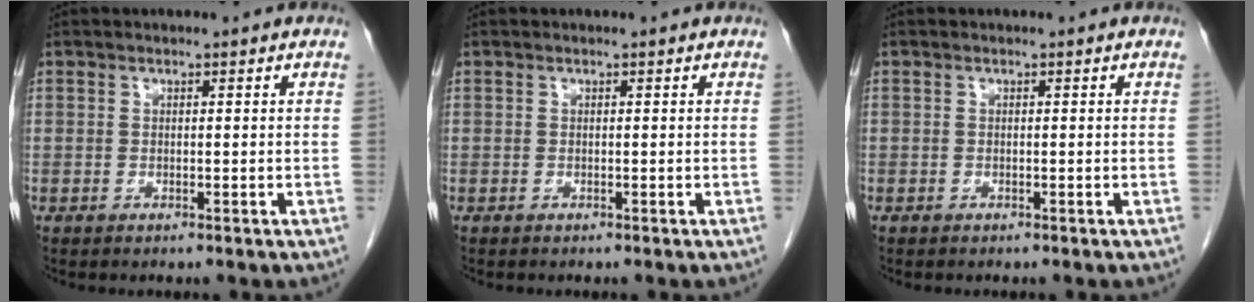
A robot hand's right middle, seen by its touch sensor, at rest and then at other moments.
{"total": 0.0}
{"total": 0.0}